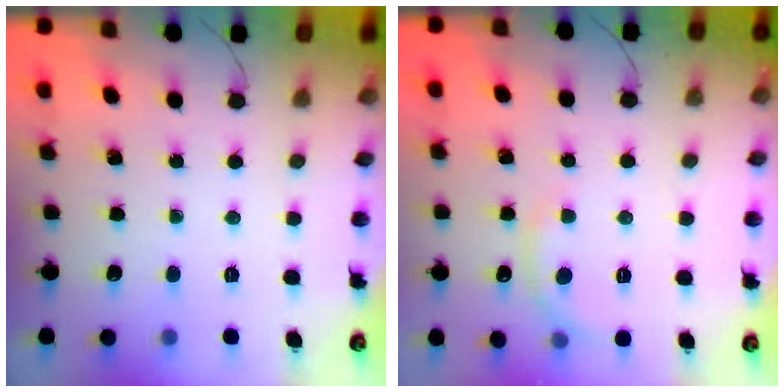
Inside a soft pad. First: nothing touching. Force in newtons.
{"total": 3.3, "press": 3.1, "slide": 1.2}